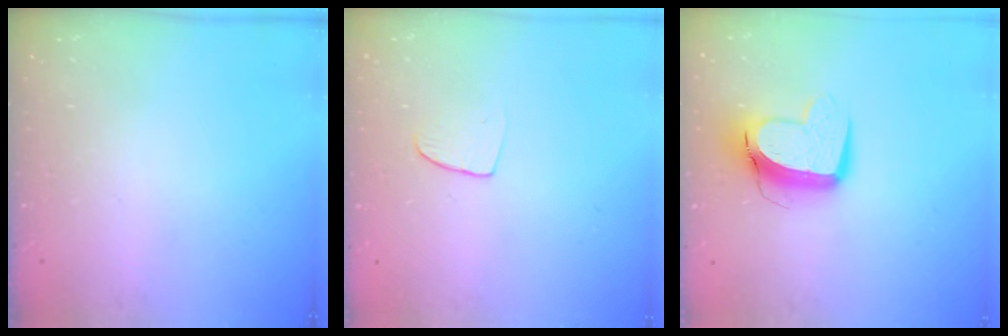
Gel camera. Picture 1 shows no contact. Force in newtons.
{"total": 5.8, "press": 5.7, "slide": 0.4}
{"total": 10.2, "press": 10.2, "slide": 1.0}